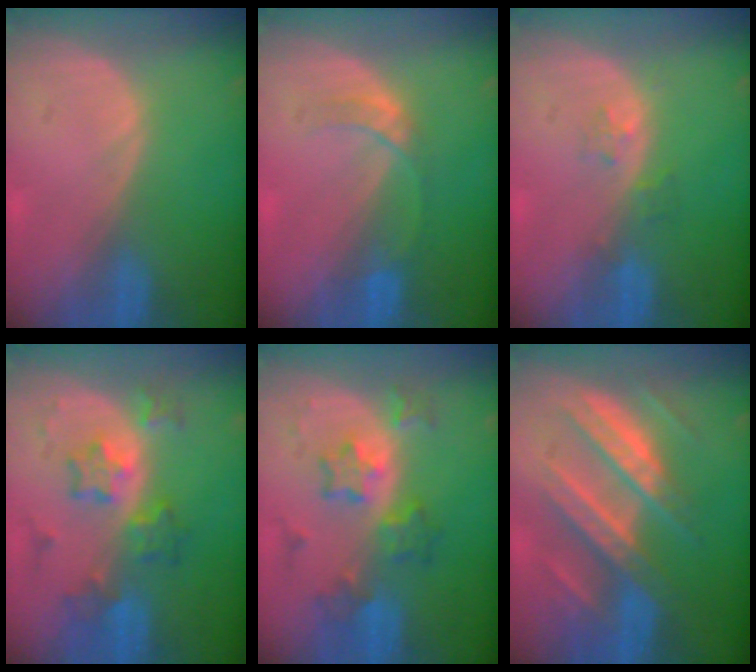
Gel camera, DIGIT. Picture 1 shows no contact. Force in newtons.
{"total": 3.0, "press": 3.0, "slide": 0.3}
{"total": 1.9, "press": 1.9, "slide": 0.2}
{"total": 6.6, "press": 6.6, "slide": 0.1}
{"total": 6.5, "press": 6.5, "slide": 0.2}
{"total": 9.7, "press": 9.7, "slide": 0.9}